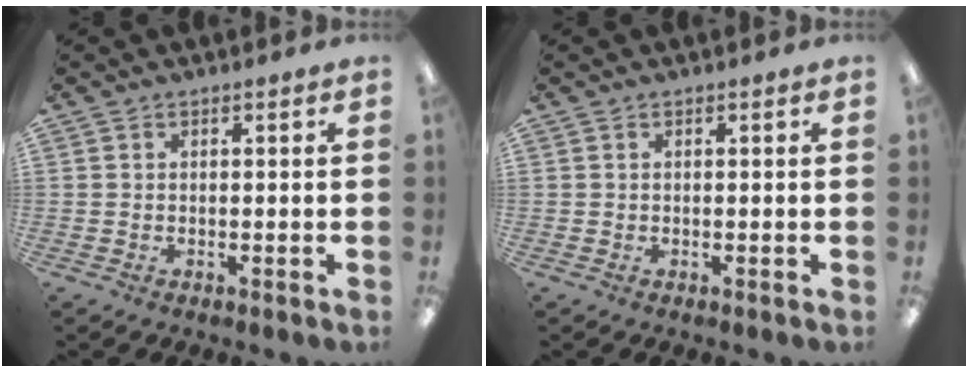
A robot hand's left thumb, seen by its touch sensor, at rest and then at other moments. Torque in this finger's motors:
{"motor_torque": [-0.06, 0.06, -0.08, 0.22, 0.00]}